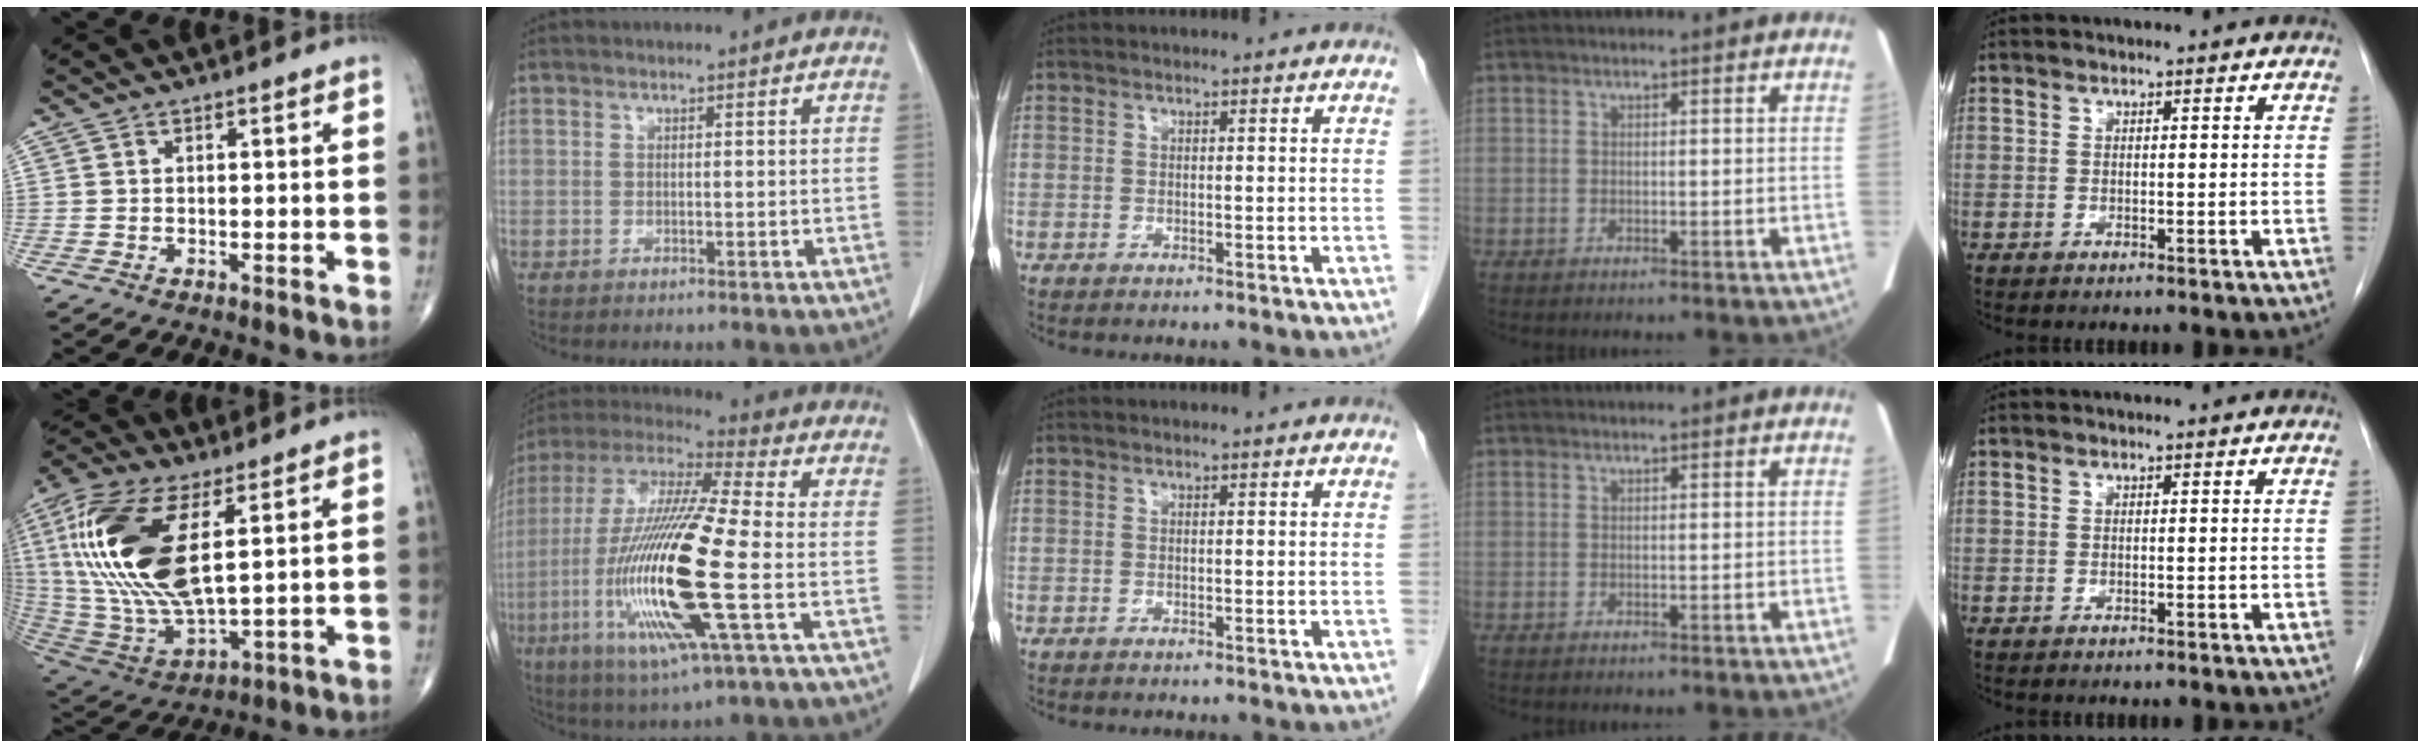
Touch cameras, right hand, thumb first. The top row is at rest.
{"thumb": {"total": 24.1, "force": [6.2, 10.3, 20.9], "torque": [-0.455, -0.026, 0.121]}, "index": {"total": 21.8, "force": [-4.8, 1.8, 21.2], "torque": [-0.465, -0.025, -0.094]}}